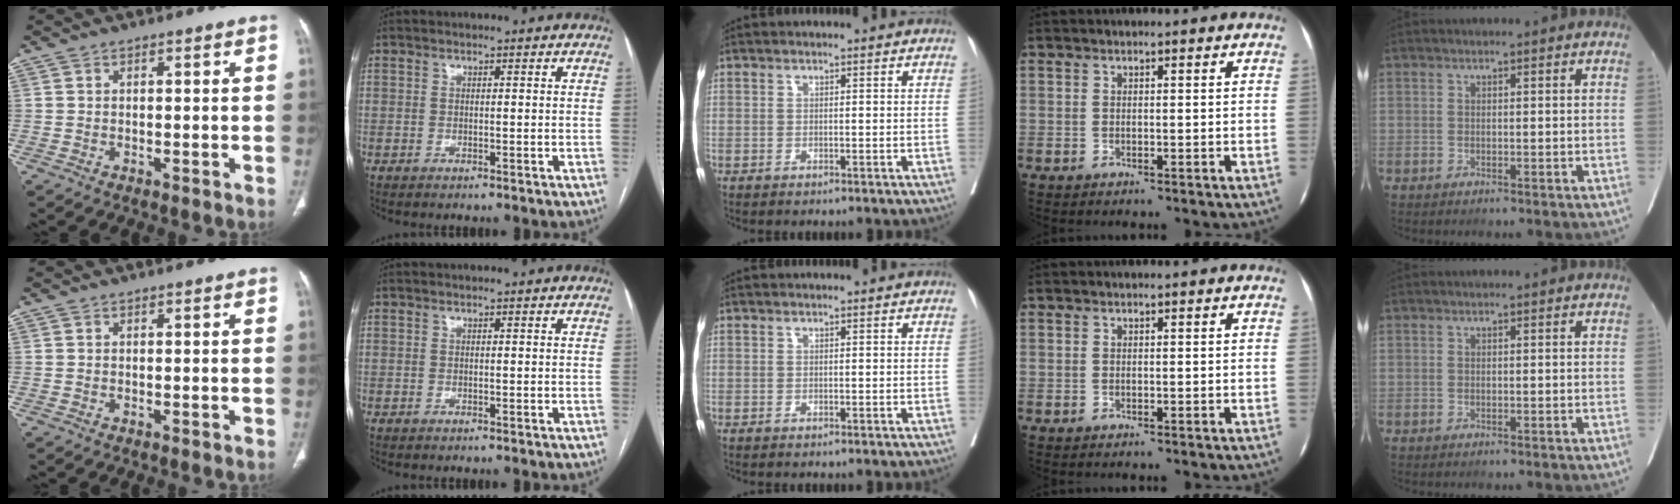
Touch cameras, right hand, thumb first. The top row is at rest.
{}